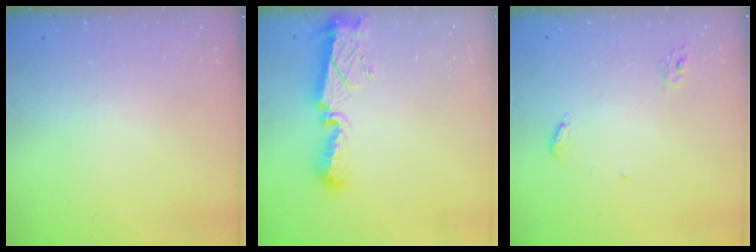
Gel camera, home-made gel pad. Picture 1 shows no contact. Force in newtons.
{"total": 9.4, "press": 9.4, "slide": 0.8}
{"total": 4.7, "press": 4.7, "slide": 0.4}